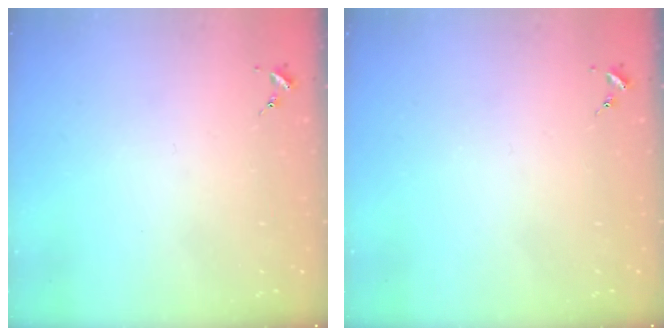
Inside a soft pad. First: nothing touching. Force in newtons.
{"total": 0.0}